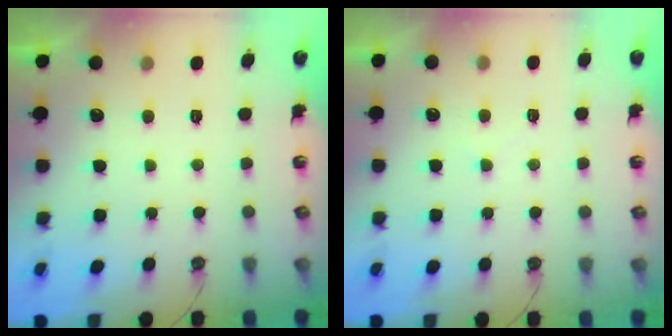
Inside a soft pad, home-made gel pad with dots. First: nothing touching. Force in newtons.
{"total": 2.9, "press": 2.9, "slide": 0.5}